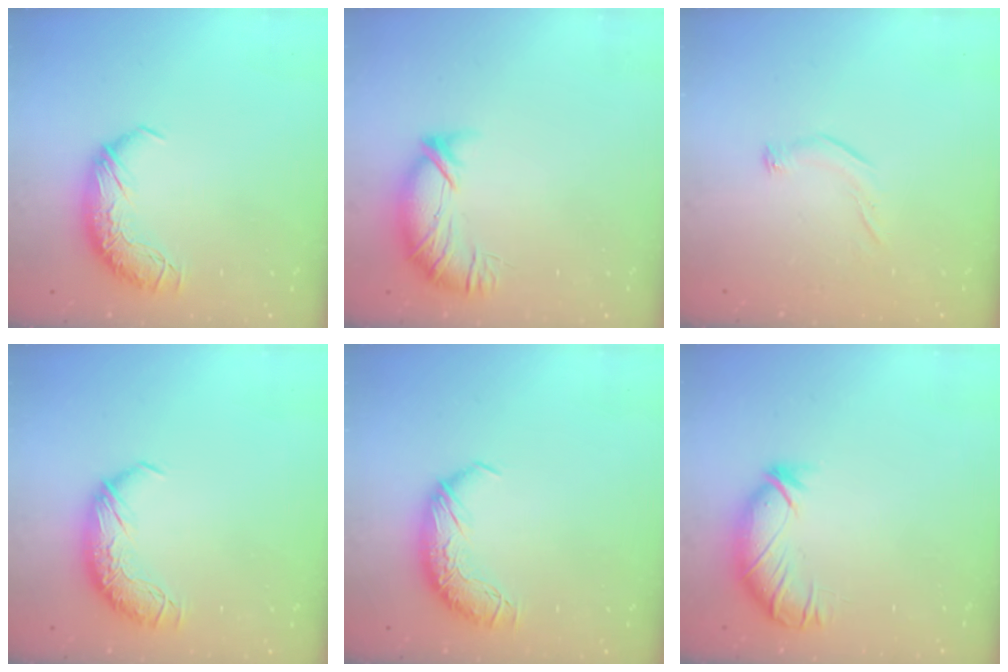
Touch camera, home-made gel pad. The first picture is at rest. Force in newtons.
{"total": 3.2, "press": 2.8, "slide": 1.6}
{"total": 6.0, "press": 5.9, "slide": 1.1}
{"total": 0.0}
{"total": 0.0}
{"total": 2.6, "press": 2.5, "slide": 0.9}